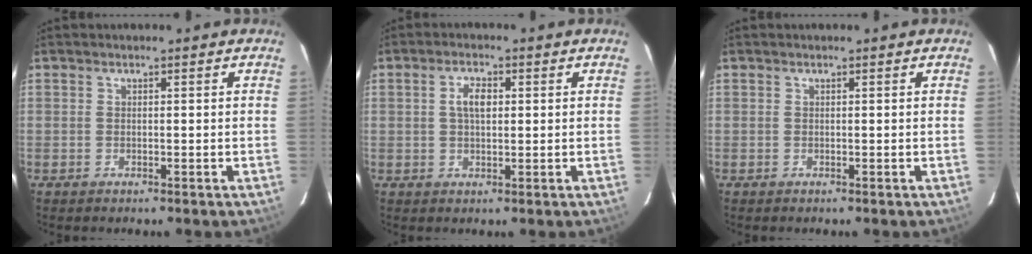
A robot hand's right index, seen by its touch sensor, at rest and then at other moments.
{"total": 3.7, "force": [0.7, 1.8, 3.1], "torque": [-0.057, 0.009, 0.014]}
{"total": 0.0}